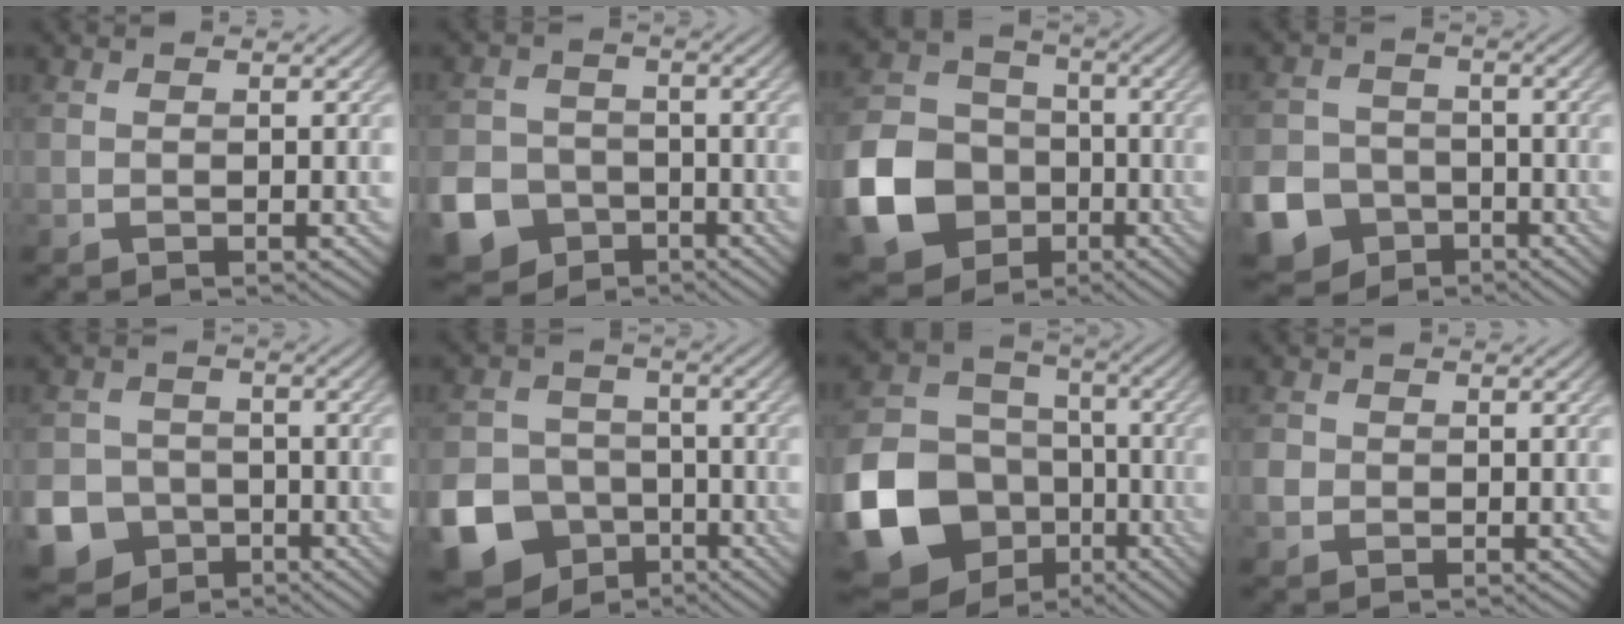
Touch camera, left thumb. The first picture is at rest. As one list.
[{"total": 11.6, "force": [-5.9, 9.3, 3.7], "torque": [-0.110, -0.050, -0.121]}, {"total": 15.0, "force": [-5.2, 12.2, 7.1], "torque": [-0.221, -0.035, -0.104]}, {"total": 11.9, "force": [-6.1, 9.4, 3.9], "torque": [-0.114, -0.053, -0.123]}, {"total": 12.8, "force": [-6.4, 10.7, 3.2], "torque": [-0.112, -0.058, -0.119]}, {"total": 16.7, "force": [-8.3, 13.5, 5.3], "torque": [-0.161, -0.066, -0.149]}, {"total": 19.1, "force": [-7.4, 15.3, 8.8], "torque": [-0.244, -0.043, -0.132]}, {"total": 1.6, "force": [-0.3, 1.5, 0.5], "torque": [-0.011, -0.002, -0.011]}]